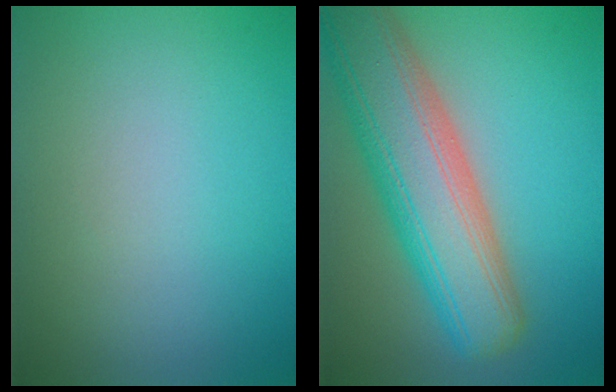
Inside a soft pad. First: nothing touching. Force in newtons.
{"total": 10.8, "press": 10.8, "slide": 0.6}